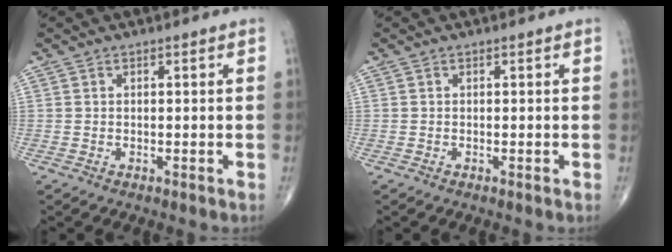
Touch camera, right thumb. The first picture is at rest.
{"total": 0.0}